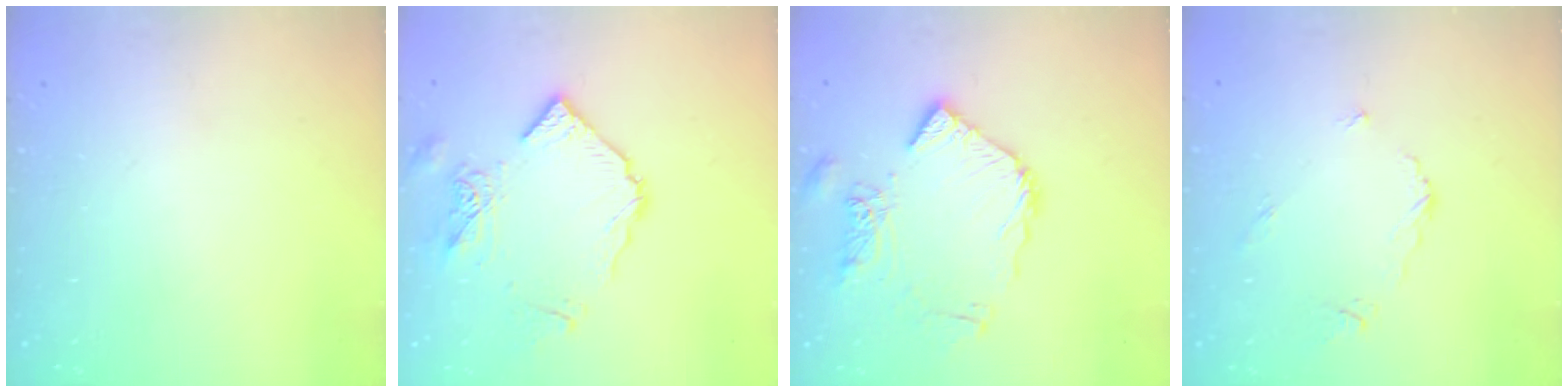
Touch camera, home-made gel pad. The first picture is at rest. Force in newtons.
{"total": 10.7, "press": 10.7, "slide": 1.0}
{"total": 12.5, "press": 12.4, "slide": 1.6}
{"total": 4.8, "press": 4.8, "slide": 0.3}